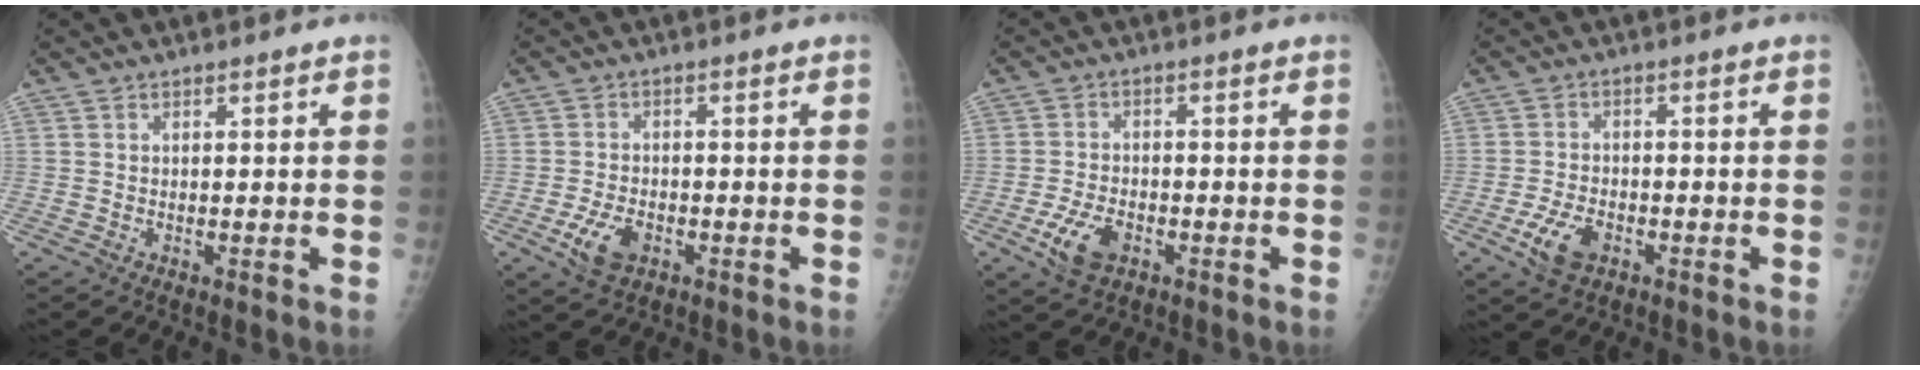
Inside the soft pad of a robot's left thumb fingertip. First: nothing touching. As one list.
[{"total": 5.7, "force": [-2.5, 3.4, 3.9], "torque": [-0.076, 0.006, -0.041]}, {"total": 6.5, "force": [-2.9, 3.8, 4.4], "torque": [-0.086, 0.009, -0.050]}, {"total": 5.9, "force": [-2.8, 3.4, 4.0], "torque": [-0.078, 0.008, -0.048]}]